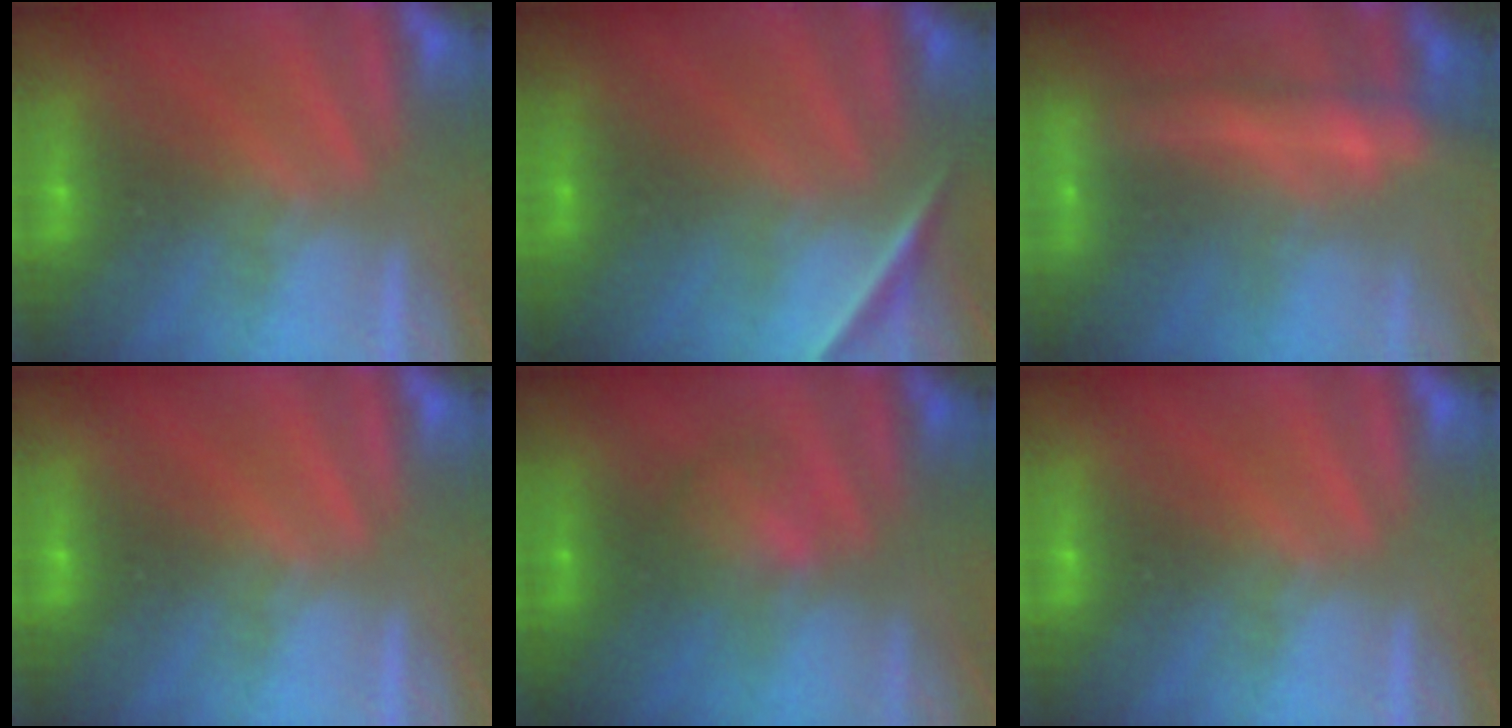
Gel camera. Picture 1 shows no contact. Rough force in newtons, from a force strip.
{"total": 1.7}
{"total": 6.8}
{"total": 0.0}
{"total": 1.9}
{"total": 0.0}